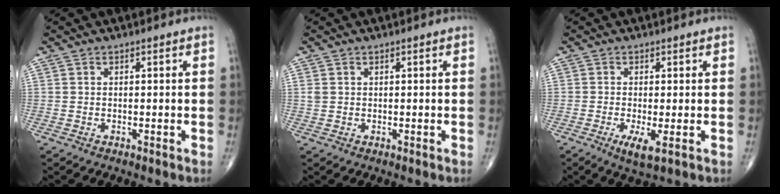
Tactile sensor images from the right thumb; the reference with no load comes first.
{"total": 1.0, "force": [0.4, 0.8, 0.5], "torque": [-0.009, 0.002, 0.010]}
{"total": 3.9, "force": [-1.2, 0.8, 3.6], "torque": [-0.070, -0.012, -0.022]}